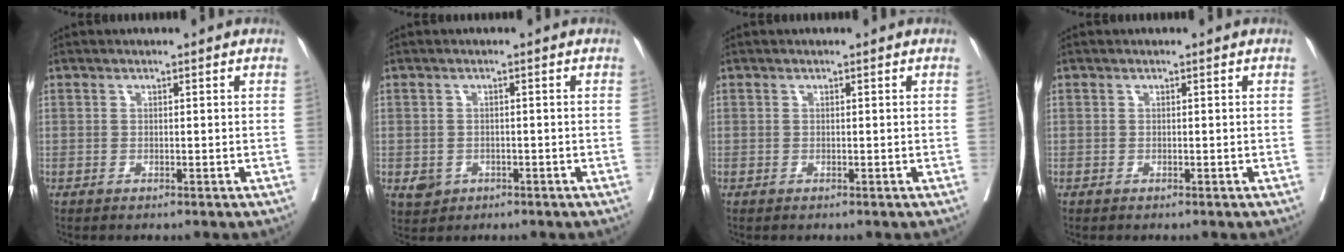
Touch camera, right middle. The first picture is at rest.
{"total": 2.6, "force": [-1.0, 2.3, 0.7], "torque": [-0.007, 0.004, -0.009]}
{"total": 0.0}
{"total": 0.0}